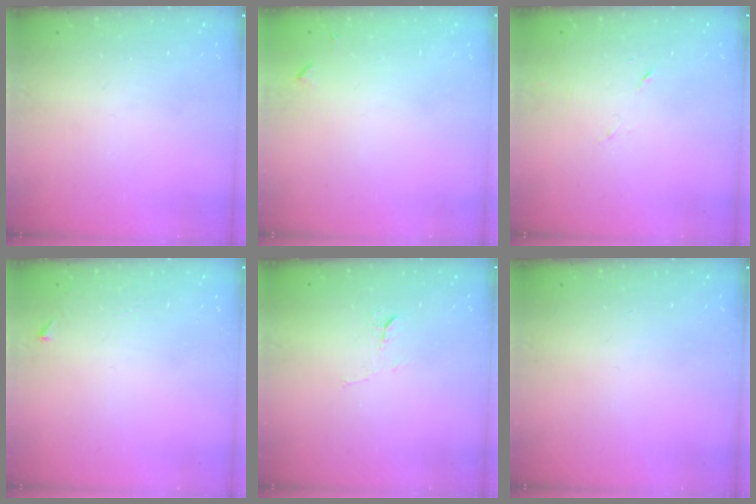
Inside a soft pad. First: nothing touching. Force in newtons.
{"total": 3.5, "press": 3.5, "slide": 0.5}
{"total": 3.8, "press": 3.7, "slide": 0.9}
{"total": 2.6, "press": 2.6, "slide": 0.3}
{"total": 5.5, "press": 5.5, "slide": 0.4}
{"total": 0.0}